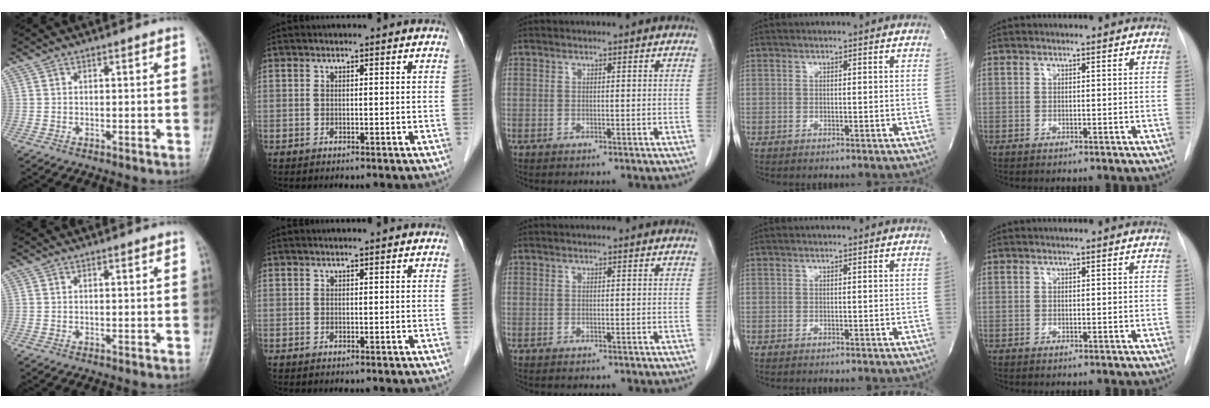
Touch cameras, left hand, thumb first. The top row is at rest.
{"thumb": {"total": 0.6, "force": [0.5, 0.1, 0.4], "torque": [-0.008, -0.003, 0.007]}, "index": {"total": 0.8, "force": [0.7, -0.1, 0.4], "torque": [-0.005, 0.008, 0.015]}}